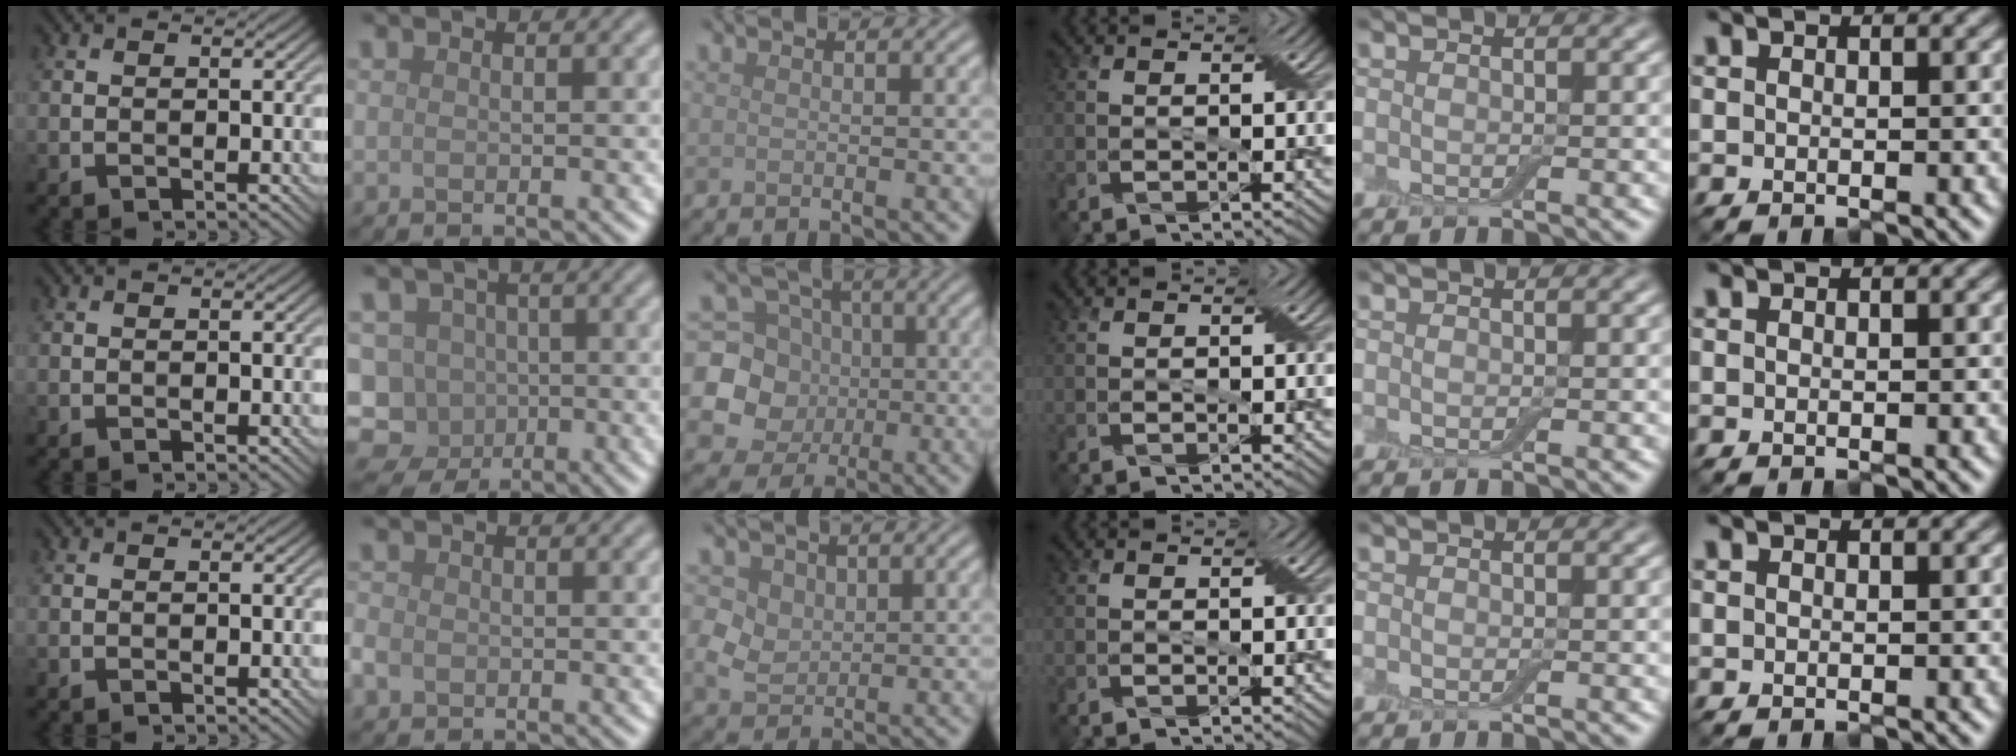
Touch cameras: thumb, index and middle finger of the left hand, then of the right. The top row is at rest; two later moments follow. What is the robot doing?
{"motion": "press", "object": "electronic device side button"}